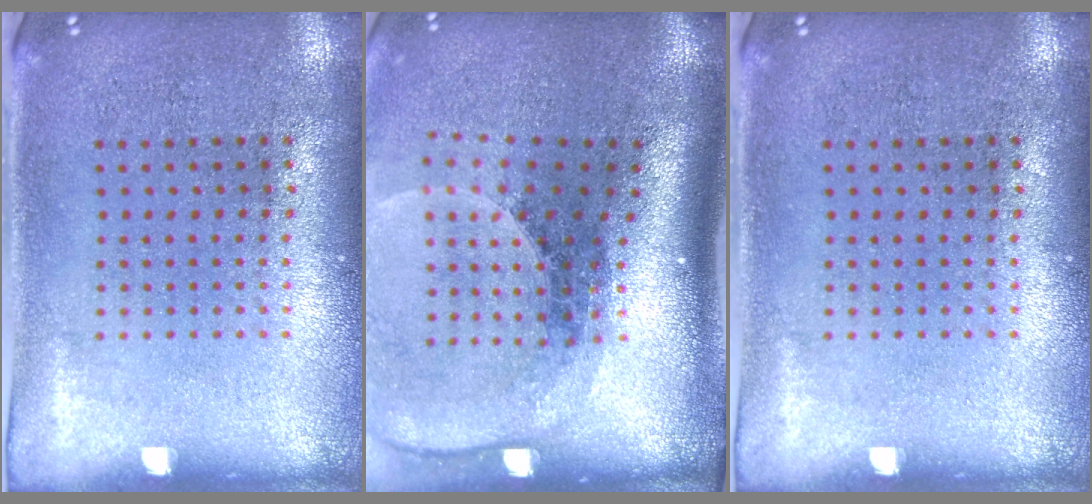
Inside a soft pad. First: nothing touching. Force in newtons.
{"total": 2.7, "press": 1.9, "slide": 1.9}
{"total": 0.0}